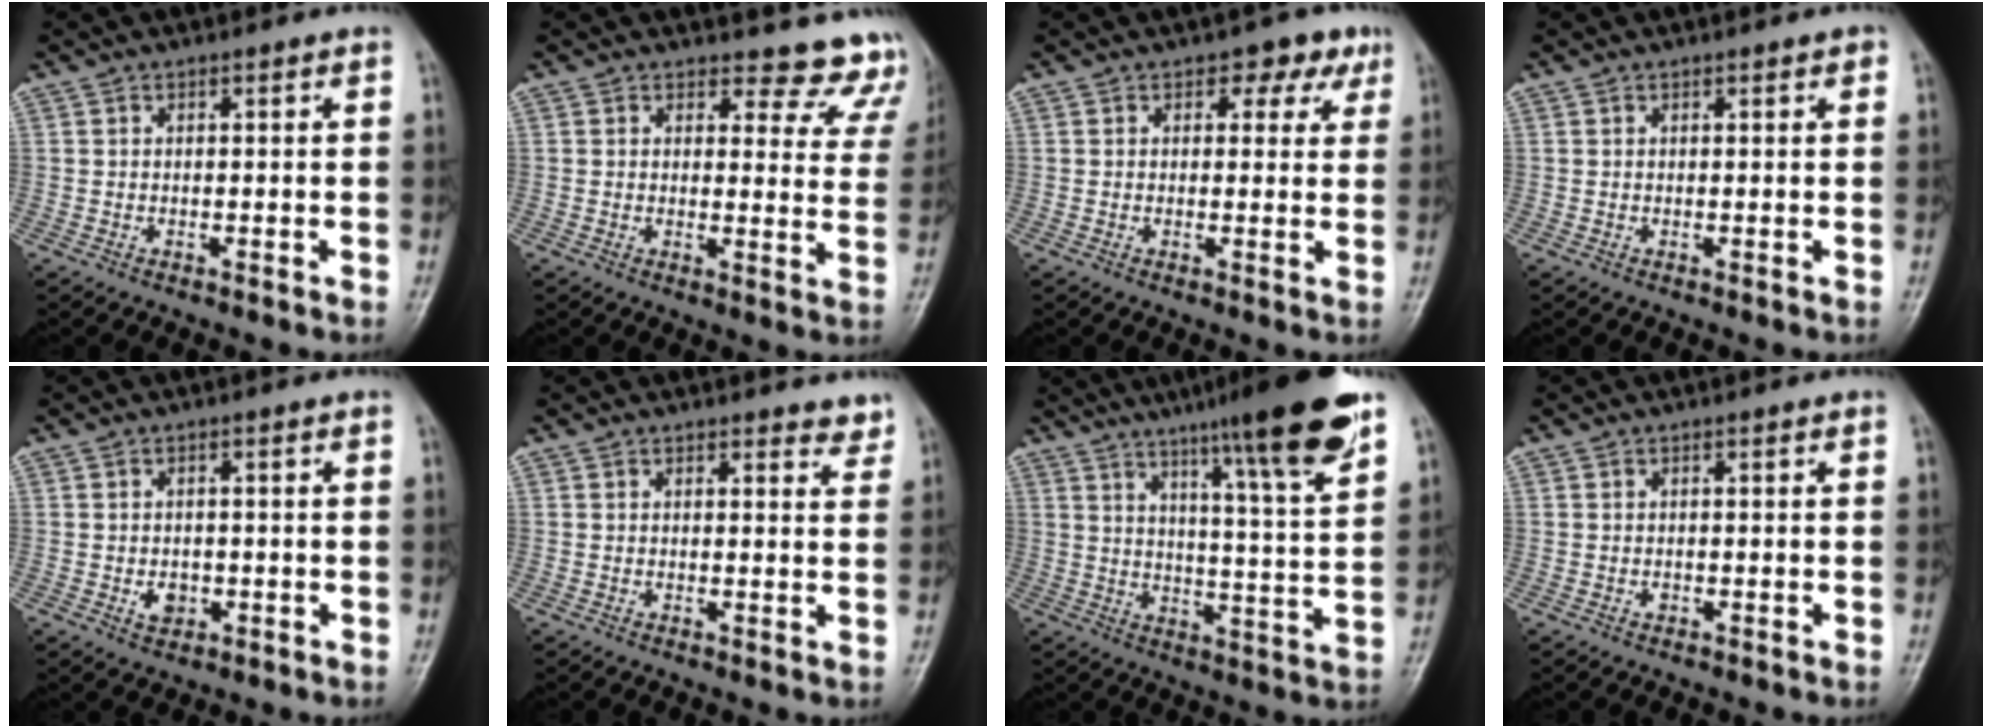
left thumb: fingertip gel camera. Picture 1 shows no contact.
{"total": 11.3, "force": [10.6, 3.7, -0.1], "torque": [0.057, -0.096, 0.087]}
{"total": 4.5, "force": [2.4, 3.0, 2.4], "torque": [0.005, -0.006, 0.023]}
{"total": 1.0, "force": [0.6, 0.3, 0.7], "torque": [-0.009, 0.000, 0.006]}
{"total": 2.6, "force": [-0.5, 2.0, 1.5], "torque": [-0.018, 0.000, -0.002]}
{"total": 3.1, "force": [2.8, 1.0, 0.9], "torque": [0.008, -0.017, 0.024]}
{"total": 17.6, "force": [11.5, 1.2, 13.3], "torque": [-0.182, -0.051, 0.165]}
{"total": 0.5, "force": [0.0, 0.4, 0.4], "torque": [-0.003, 0.000, 0.000]}